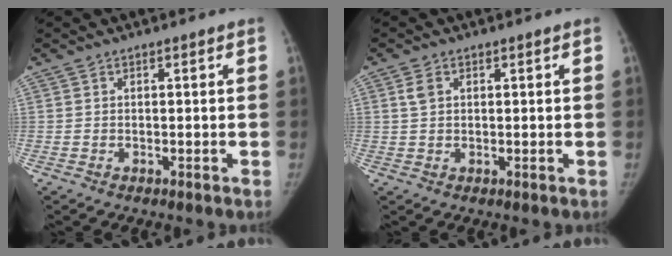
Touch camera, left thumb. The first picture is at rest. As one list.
[{"total": 2.3, "force": [0.8, 1.5, 1.5], "torque": [-0.027, 0.004, 0.016]}]